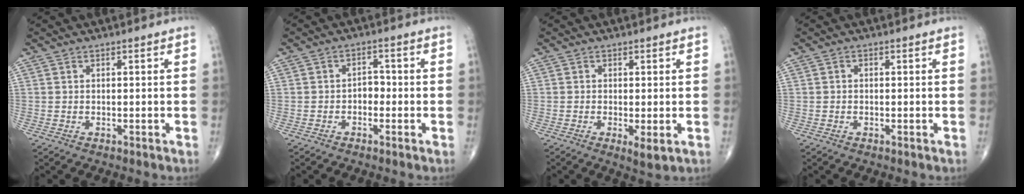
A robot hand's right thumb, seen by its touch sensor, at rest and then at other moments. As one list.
[{"total": 2.6, "force": [-0.9, 1.9, 1.6], "torque": [-0.008, 0.014, -0.021]}, {"total": 2.8, "force": [-0.6, 0.7, 2.6], "torque": [-0.048, -0.011, -0.010]}, {"total": 0.5, "force": [-0.1, 0.4, 0.3], "torque": [-0.001, 0.002, -0.006]}]